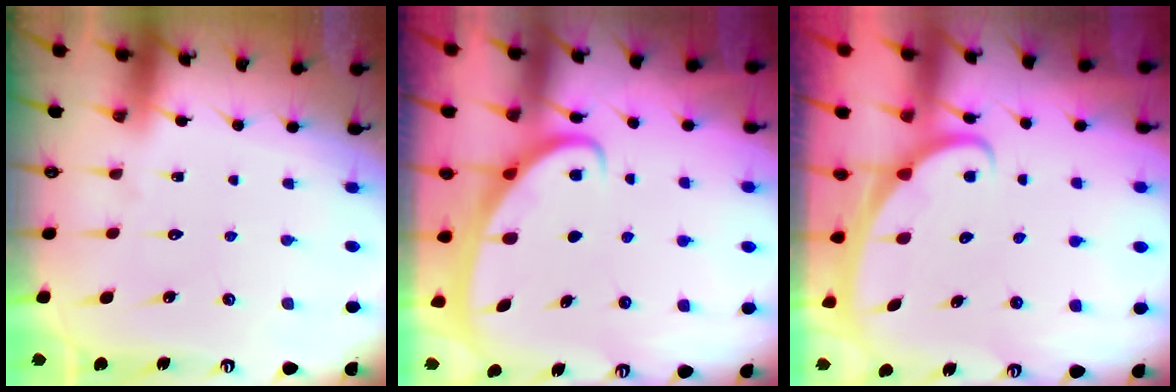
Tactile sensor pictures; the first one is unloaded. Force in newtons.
{"total": 2.3, "press": 2.3, "slide": 0.3}
{"total": 2.1, "press": 2.1, "slide": 0.1}